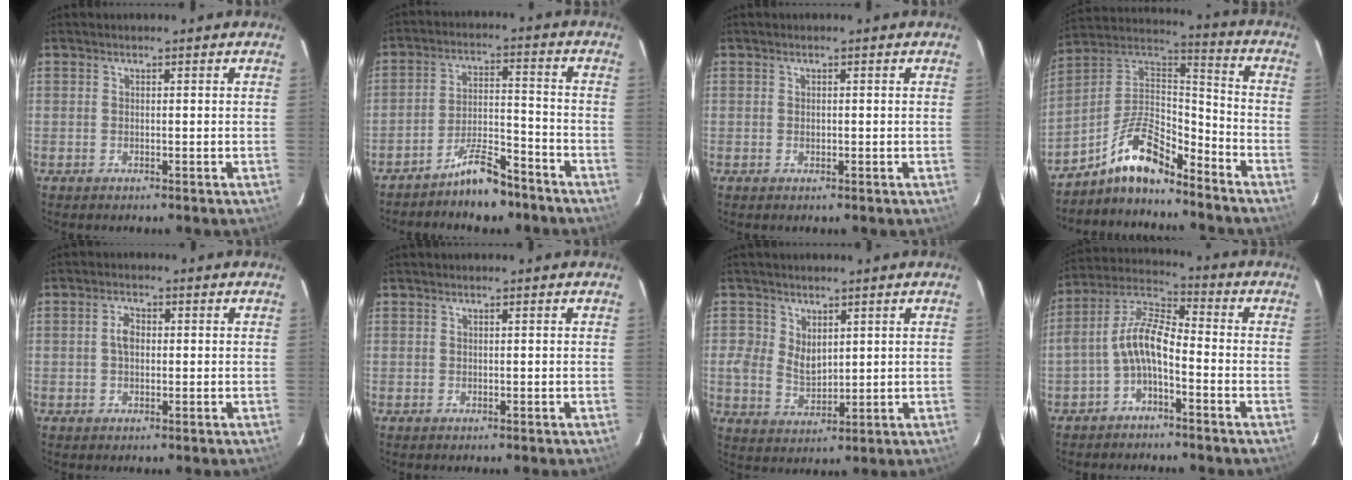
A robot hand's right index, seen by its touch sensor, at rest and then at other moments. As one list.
[{"total": 8.1, "force": [-6.8, 2.0, 3.9], "torque": [-0.077, 0.019, -0.113]}, {"total": 0.5, "force": [-0.1, 0.4, 0.3], "torque": [-0.004, 0.000, 0.000]}, {"total": 12.9, "force": [-9.5, 4.3, 7.6], "torque": [-0.165, 0.026, -0.183]}, {"total": 2.9, "force": [0.2, 1.9, 2.1], "torque": [-0.042, 0.008, 0.004]}, {"total": 0.0}, {"total": 6.3, "force": [2.0, 5.0, 3.3], "torque": [-0.065, 0.001, 0.043]}, {"total": 8.3, "force": [-3.2, 3.3, 6.9], "torque": [-0.153, 0.020, -0.063]}]